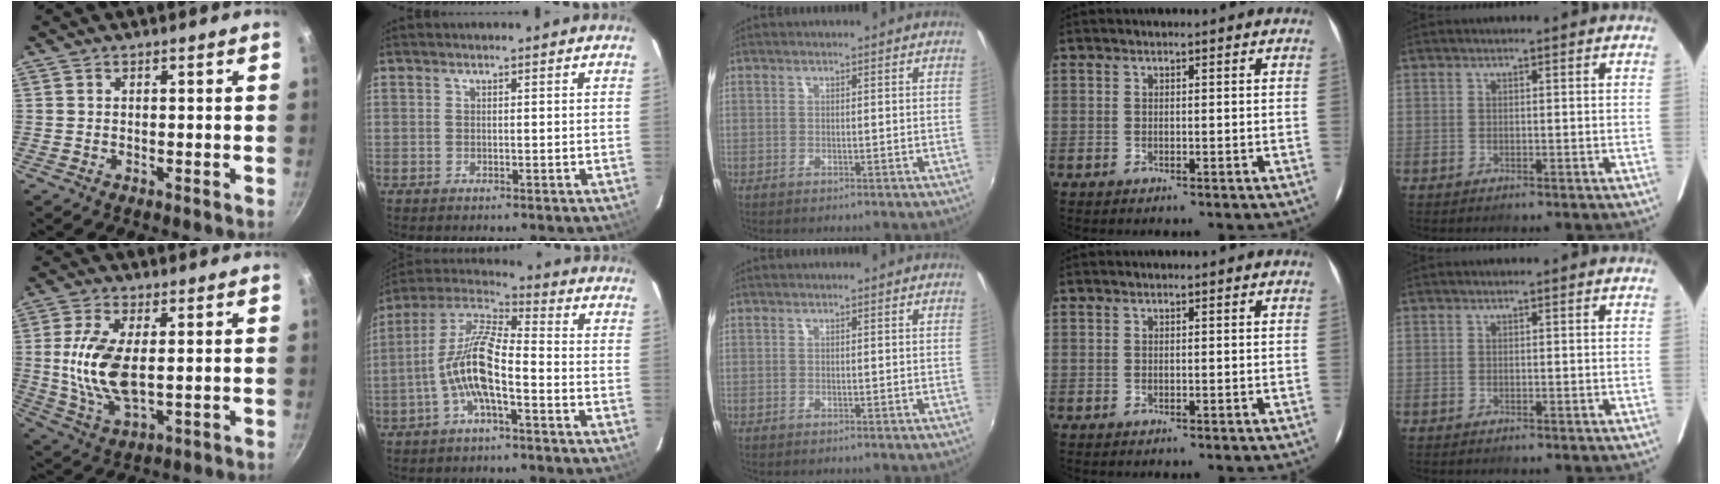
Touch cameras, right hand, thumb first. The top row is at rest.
{"thumb": {"total": 12.0, "force": [0.8, 5.8, 10.5], "torque": [-0.208, -0.008, 0.018]}, "index": {"total": 11.6, "force": [-4.0, 2.9, 10.5], "torque": [-0.216, 0.009, -0.080]}}